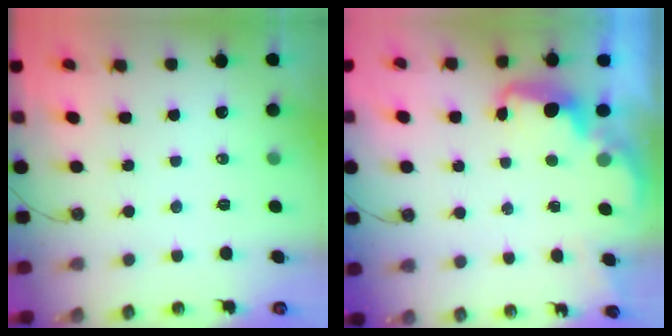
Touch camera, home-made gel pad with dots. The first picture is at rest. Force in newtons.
{"total": 2.1, "press": 2.1, "slide": 0.6}